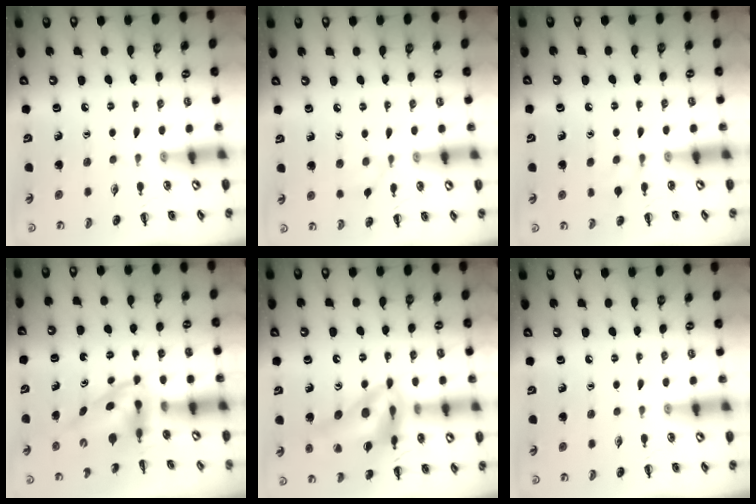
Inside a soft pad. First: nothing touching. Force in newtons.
{"total": 3.8, "press": 3.5, "slide": 1.6}
{"total": 5.3, "press": 4.9, "slide": 2.0}
{"total": 3.9, "press": 3.8, "slide": 0.8}
{"total": 19.1, "press": 18.3, "slide": 5.2}
{"total": 0.0}